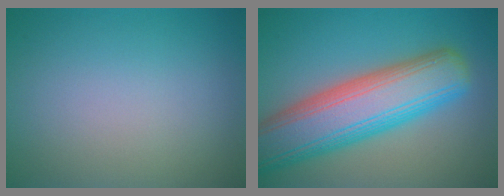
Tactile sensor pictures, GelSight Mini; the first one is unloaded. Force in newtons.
{"total": 10.8, "press": 10.8, "slide": 0.4}